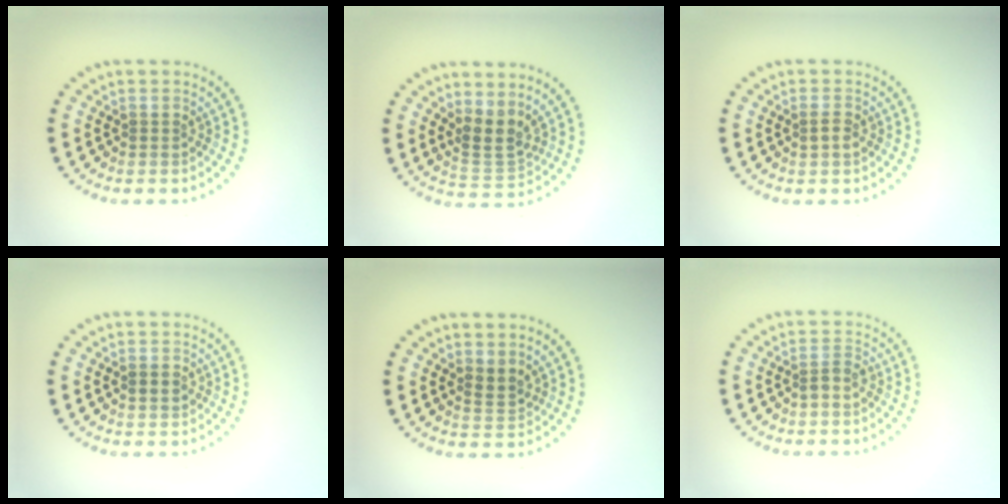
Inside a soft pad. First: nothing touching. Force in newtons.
{"total": 2.8, "press": 2.2, "slide": 1.8}
{"total": 1.1, "press": 1.1, "slide": 0.2}
{"total": 1.6, "press": 1.6, "slide": 0.2}
{"total": 1.4, "press": 1.2, "slide": 0.8}
{"total": 1.2, "press": 1.0, "slide": 0.7}